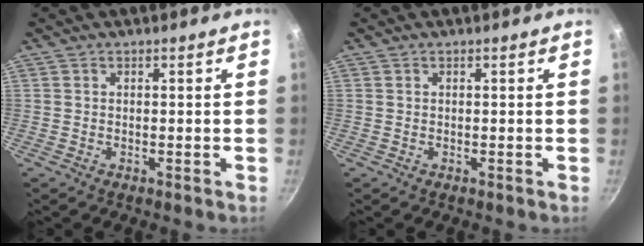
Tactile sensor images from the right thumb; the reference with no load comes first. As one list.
[{"total": 0.0}]